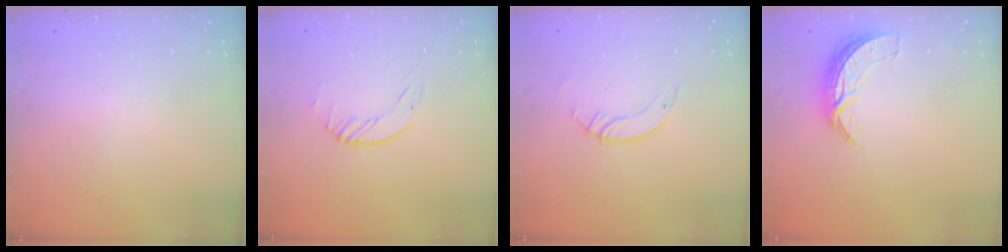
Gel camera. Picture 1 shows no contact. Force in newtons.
{"total": 1.9, "press": 1.9, "slide": 0.2}
{"total": 3.5, "press": 3.5, "slide": 0.2}
{"total": 6.9, "press": 6.9, "slide": 0.6}